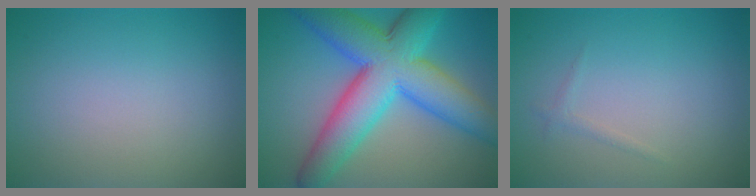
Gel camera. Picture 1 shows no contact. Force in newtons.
{"total": 11.9, "press": 11.9, "slide": 0.2}
{"total": 0.7, "press": 0.7, "slide": 0.0}